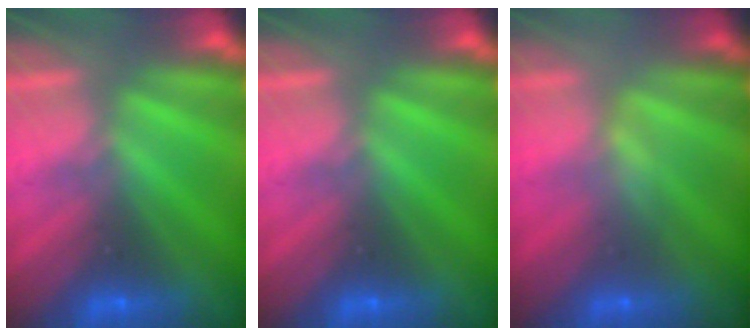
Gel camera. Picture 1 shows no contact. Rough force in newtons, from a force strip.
{"total": 0.0}
{"total": 2.1}